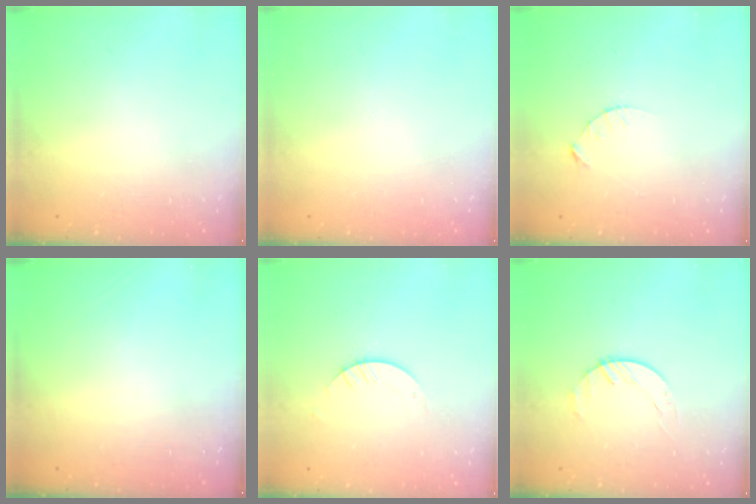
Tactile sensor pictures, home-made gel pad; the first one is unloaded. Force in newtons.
{"total": 0.0}
{"total": 2.1, "press": 2.1, "slide": 0.3}
{"total": 0.0}
{"total": 2.8, "press": 2.8, "slide": 0.2}
{"total": 1.8, "press": 1.7, "slide": 0.3}